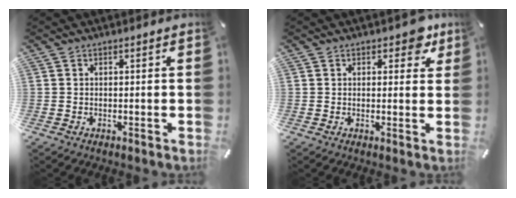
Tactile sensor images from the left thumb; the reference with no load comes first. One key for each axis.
{"total": 5.1, "fx": 2.8, "fy": 2.9, "fz": 3.0, "tx": -0.019, "ty": -0.008, "tz": 0.041}